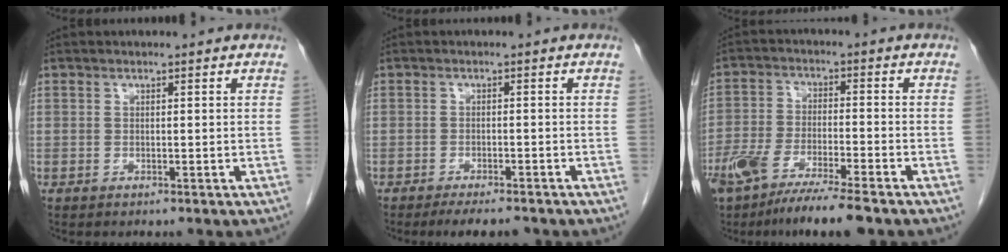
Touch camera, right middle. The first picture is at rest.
{"total": 5.1, "force": [-4.3, 1.2, 2.5], "torque": [-0.032, -0.005, -0.063]}
{"total": 11.3, "force": [-8.4, 1.1, 7.5], "torque": [-0.140, -0.025, -0.146]}